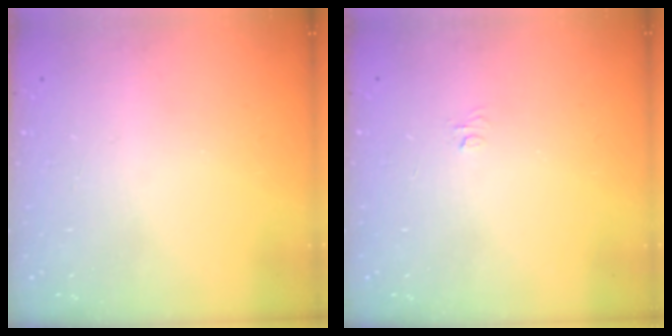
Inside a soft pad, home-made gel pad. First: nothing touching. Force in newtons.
{"total": 3.1, "press": 3.0, "slide": 0.3}